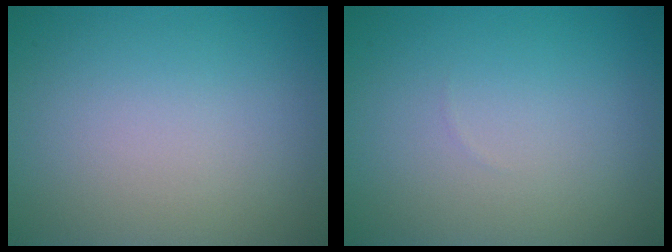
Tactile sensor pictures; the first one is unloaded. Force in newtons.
{"total": 0.0}